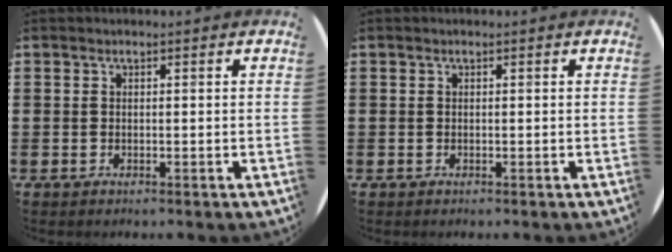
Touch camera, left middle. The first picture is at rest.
{"total": 0.0}